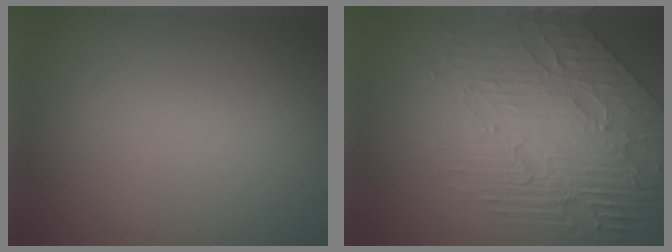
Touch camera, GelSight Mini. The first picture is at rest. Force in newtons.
{"total": 8.3, "press": 5.6, "slide": 6.0}